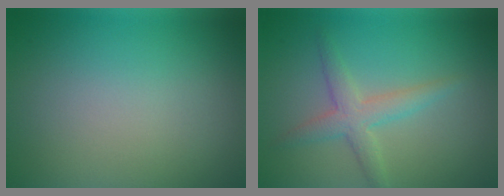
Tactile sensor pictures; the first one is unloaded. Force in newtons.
{"total": 2.9, "press": 2.9, "slide": 0.1}